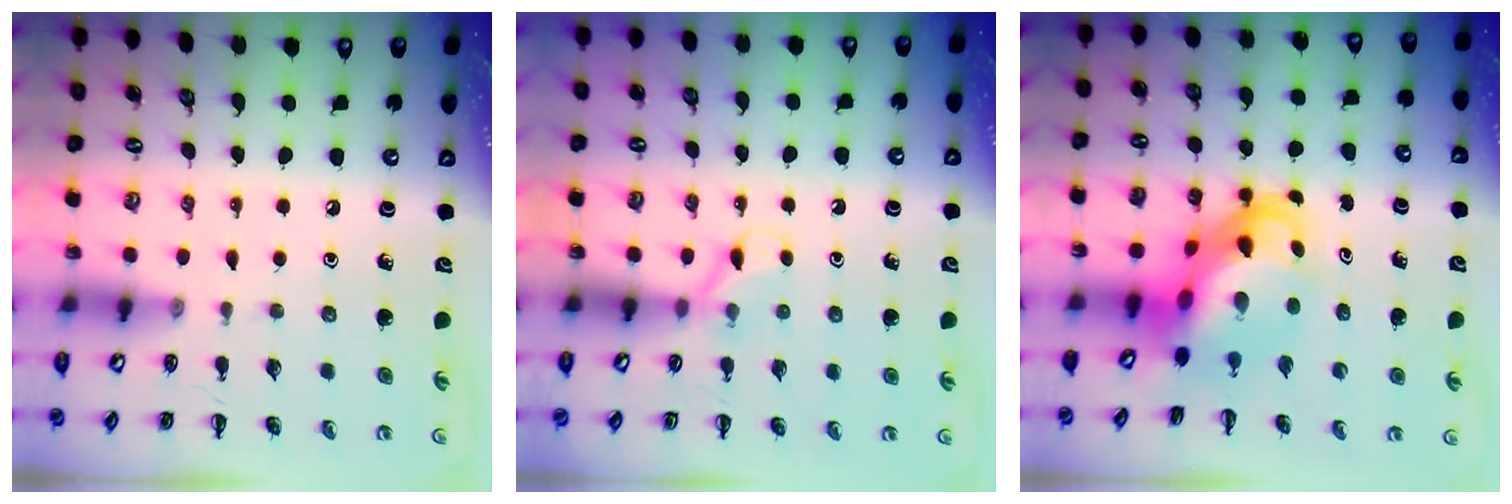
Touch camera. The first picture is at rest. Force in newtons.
{"total": 6.2, "press": 5.9, "slide": 1.9}
{"total": 7.2, "press": 6.9, "slide": 2.1}